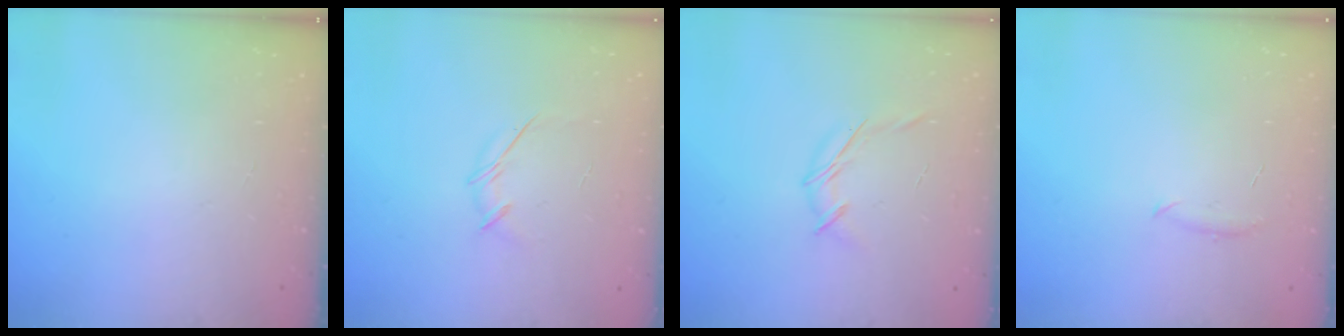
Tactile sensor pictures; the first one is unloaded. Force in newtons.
{"total": 3.8, "press": 3.7, "slide": 0.7}
{"total": 6.8, "press": 6.7, "slide": 0.9}
{"total": 5.5, "press": 5.2, "slide": 1.5}